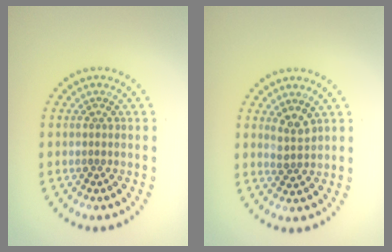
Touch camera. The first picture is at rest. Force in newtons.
{"total": 1.3, "press": 1.1, "slide": 0.7}